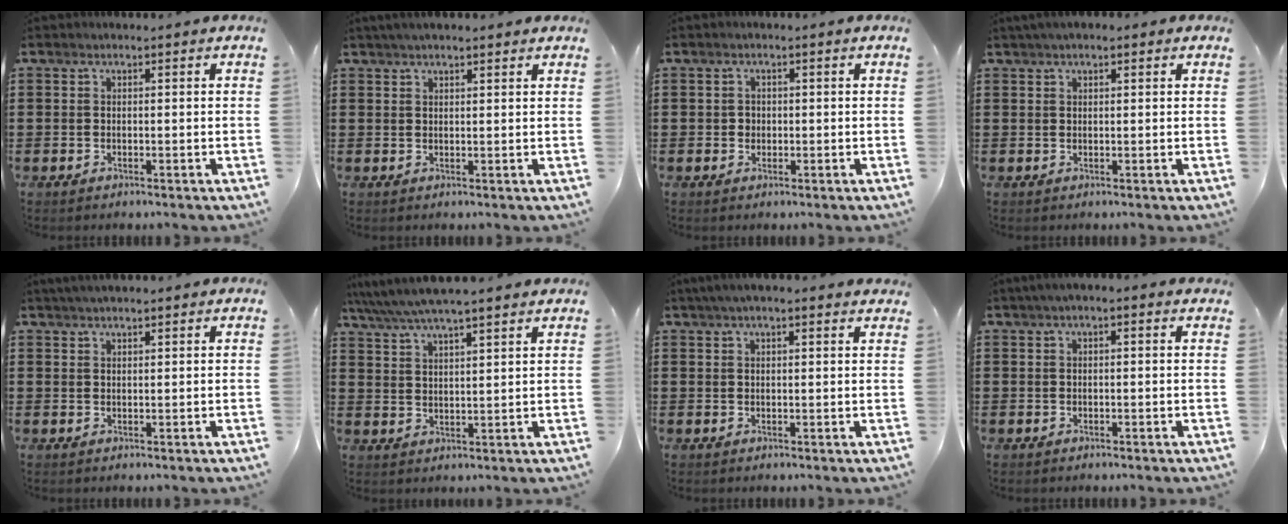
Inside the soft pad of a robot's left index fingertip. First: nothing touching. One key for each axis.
{"total": 2.1, "fx": 1.7, "fy": 0.3, "fz": 1.2, "tx": -0.025, "ty": 0.005, "tz": 0.031}
{"total": 1.2, "fx": 0.1, "fy": 1.1, "fz": 0.3, "tx": -0.010, "ty": 0.007, "tz": 0.000}
{"total": 1.5, "fx": 1.0, "fy": 0.6, "fz": 1.1, "tx": -0.022, "ty": 0.006, "tz": 0.017}
{"total": 1.9, "fx": 1.7, "fy": 0.2, "fz": 0.8, "tx": -0.018, "ty": 0.004, "tz": 0.031}
{"total": 5.6, "fx": 5.0, "fy": 0.4, "fz": 2.5, "tx": -0.065, "ty": -0.019, "tz": 0.088}
{"total": 2.9, "fx": 2.3, "fy": 0.5, "fz": 1.7, "tx": -0.039, "ty": 0.005, "tz": 0.042}
{"total": 1.3, "fx": 0.3, "fy": 0.4, "fz": 1.2, "tx": -0.024, "ty": 0.004, "tz": 0.005}